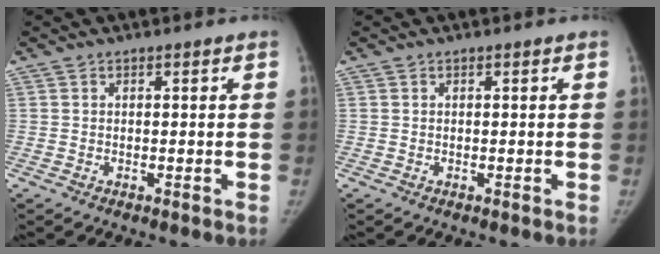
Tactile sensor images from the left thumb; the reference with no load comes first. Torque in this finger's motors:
{"motor_torque": [-0.30, -0.24, 0.16, -0.19, 0.00]}